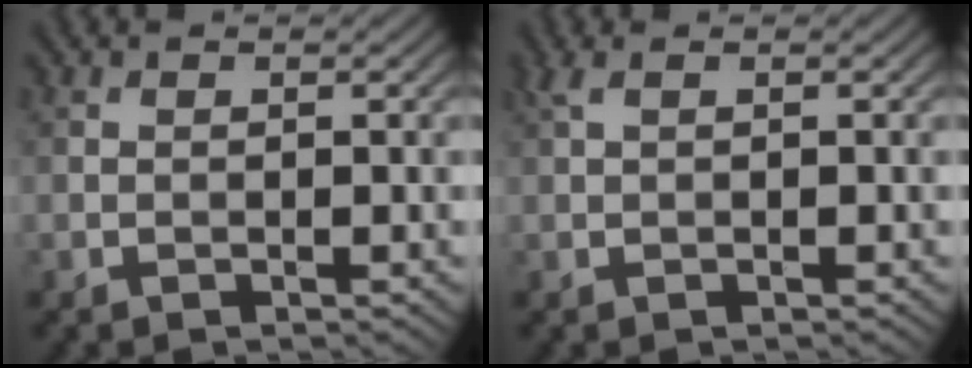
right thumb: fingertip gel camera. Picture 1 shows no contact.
{"total": 1.5, "force": [0.8, 0.4, 1.2], "torque": [-0.033, 0.007, 0.015]}